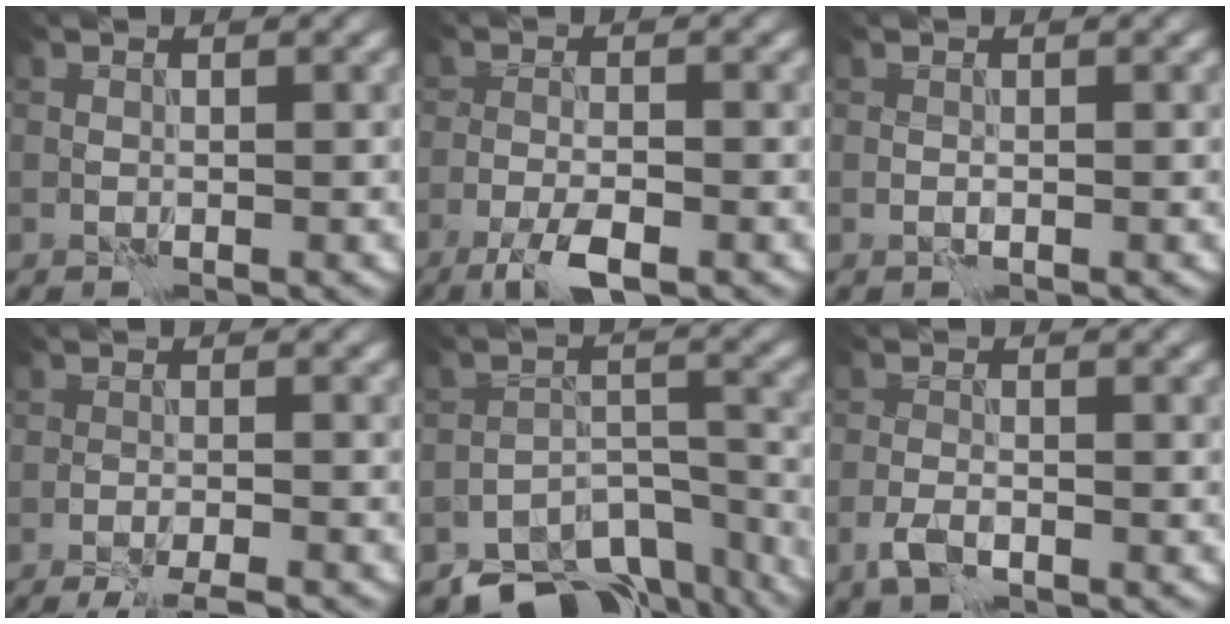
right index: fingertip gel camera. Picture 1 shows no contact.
{"total": 3.6, "force": [-2.5, 0.7, 2.5], "torque": [-0.049, -0.002, -0.048]}
{"total": 0.0}
{"total": 5.4, "force": [-4.8, 0.8, 2.4], "torque": [-0.034, -0.009, -0.066]}
{"total": 10.4, "force": [-9.0, 4.5, 2.8], "torque": [-0.027, -0.008, -0.119]}
{"total": 1.7, "force": [-1.2, 0.6, 1.0], "torque": [-0.023, -0.001, -0.028]}